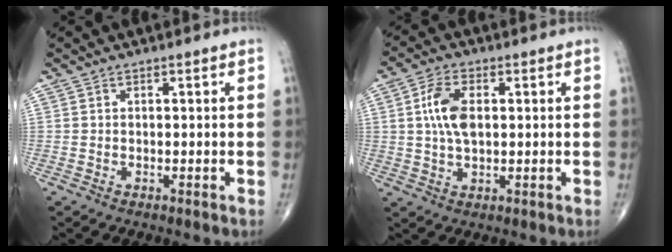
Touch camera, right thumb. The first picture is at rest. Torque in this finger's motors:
{"motor_torque": [2.36, 2.33, 1.15, 0.06, 0.12]}